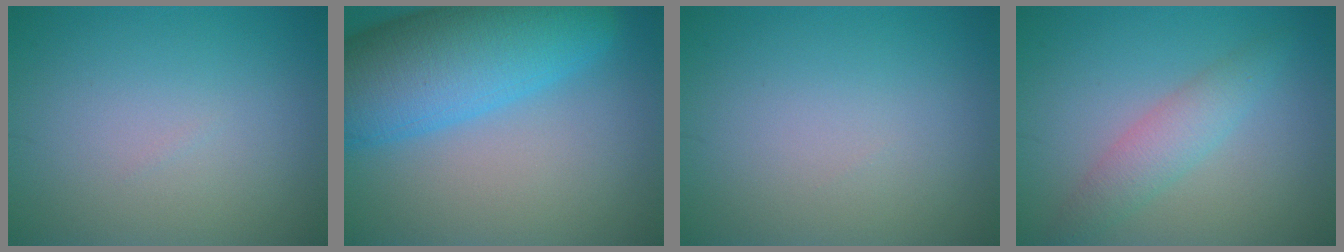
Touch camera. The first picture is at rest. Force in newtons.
{"total": 11.9, "press": 11.9, "slide": 0.6}
{"total": 0.0}
{"total": 2.9, "press": 2.9, "slide": 0.1}